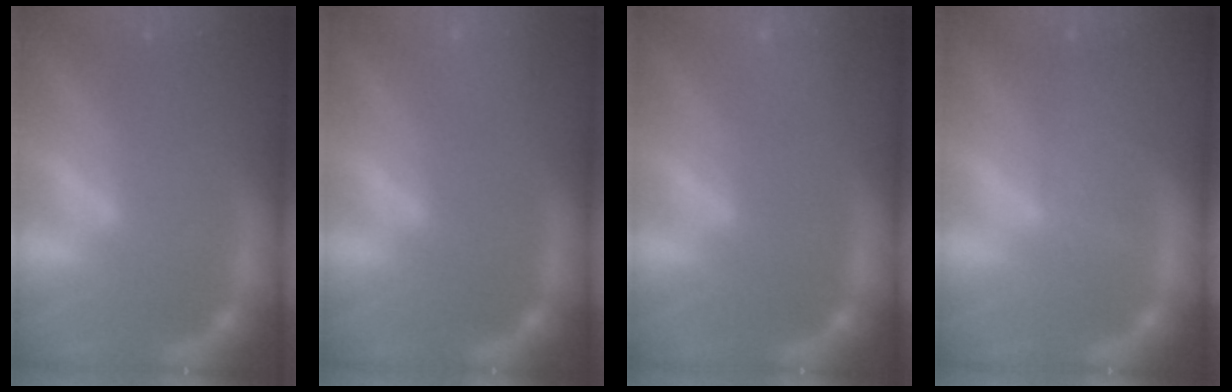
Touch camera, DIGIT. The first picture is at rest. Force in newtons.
{"total": 3.0}
{"total": 3.5}
{"total": 3.0}